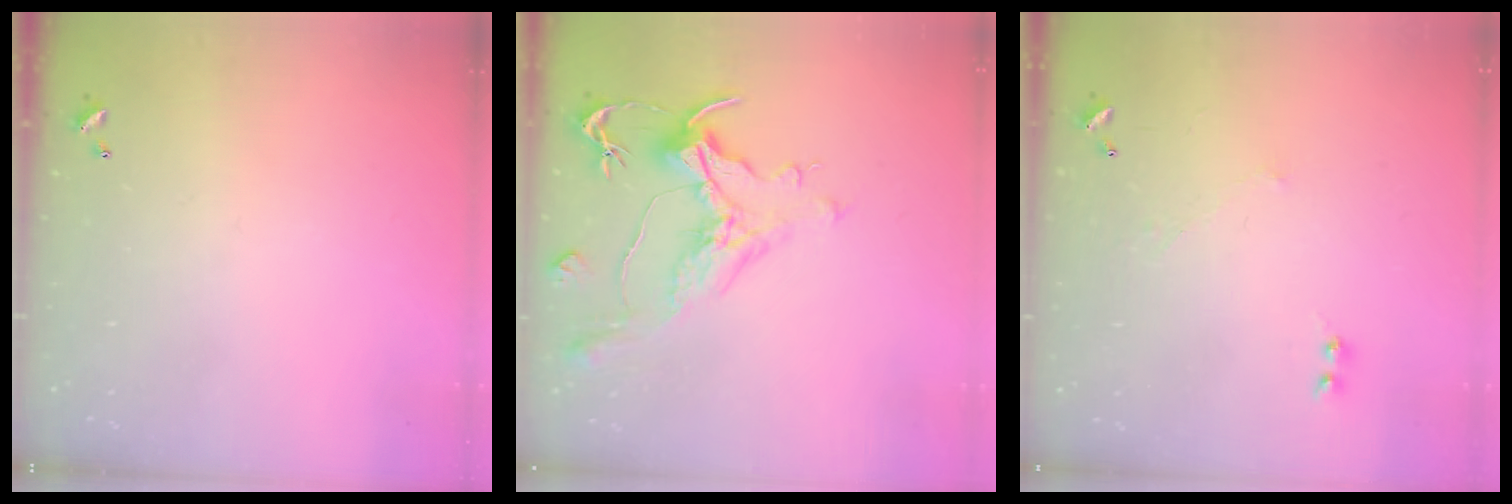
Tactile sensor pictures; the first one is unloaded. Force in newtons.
{"total": 1.1, "press": 0.2, "slide": 1.1}
{"total": 0.9, "press": 0.3, "slide": 0.8}